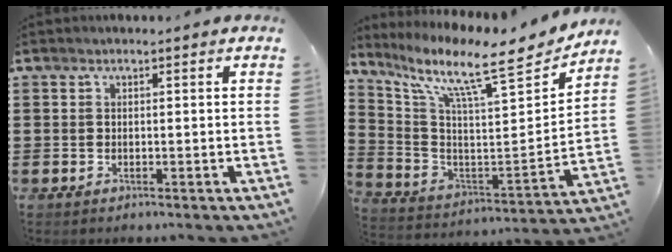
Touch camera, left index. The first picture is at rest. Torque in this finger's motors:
{"motor_torque": [2.14, 0.00, 0.61, 0.21]}